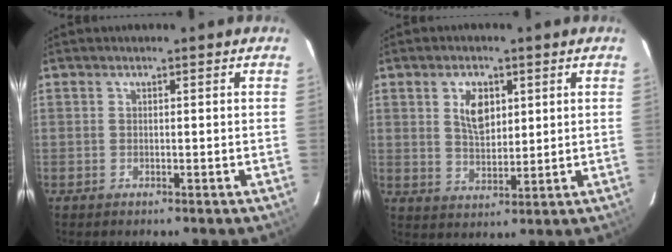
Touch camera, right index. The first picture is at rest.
{"total": 6.2, "force": [2.2, 3.5, 4.6], "torque": [-0.080, 0.005, 0.045]}